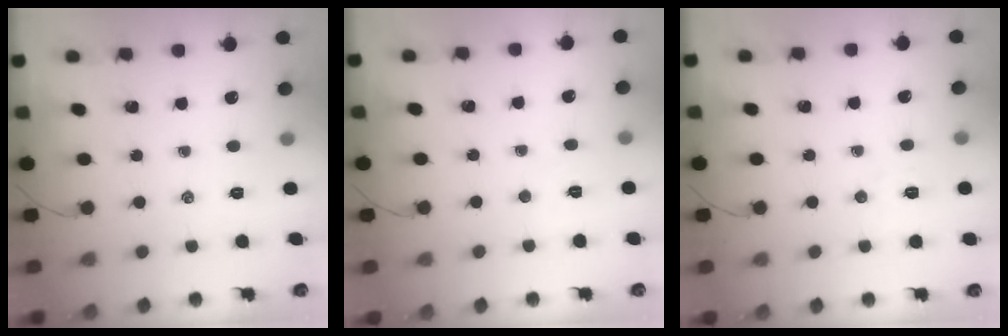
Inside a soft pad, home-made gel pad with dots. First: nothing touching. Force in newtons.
{"total": 2.4, "press": 2.3, "slide": 0.6}
{"total": 4.2, "press": 4.1, "slide": 1.1}